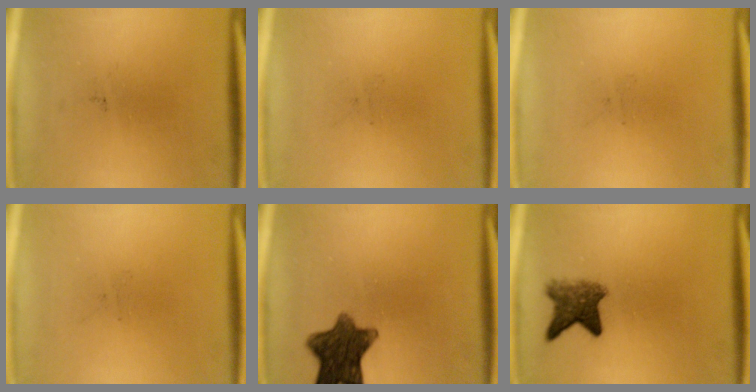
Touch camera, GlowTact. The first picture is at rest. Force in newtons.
{"total": 0.0}
{"total": 0.0}
{"total": 0.0}
{"total": 10.2}
{"total": 4.9}